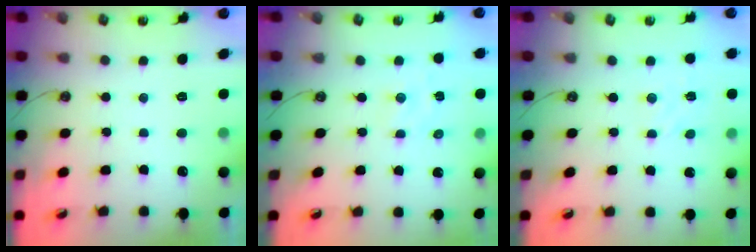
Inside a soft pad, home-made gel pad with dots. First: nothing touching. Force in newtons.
{"total": 2.7, "press": 2.7, "slide": 0.4}
{"total": 2.8, "press": 2.8, "slide": 0.4}